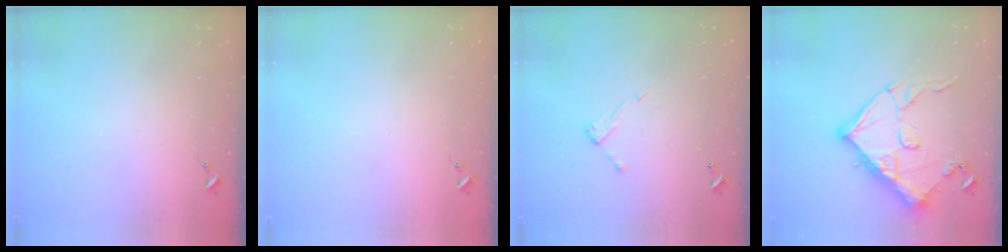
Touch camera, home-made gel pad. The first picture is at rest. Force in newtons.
{"total": 0.0}
{"total": 6.4, "press": 6.4, "slide": 0.2}
{"total": 15.4, "press": 15.4, "slide": 0.9}